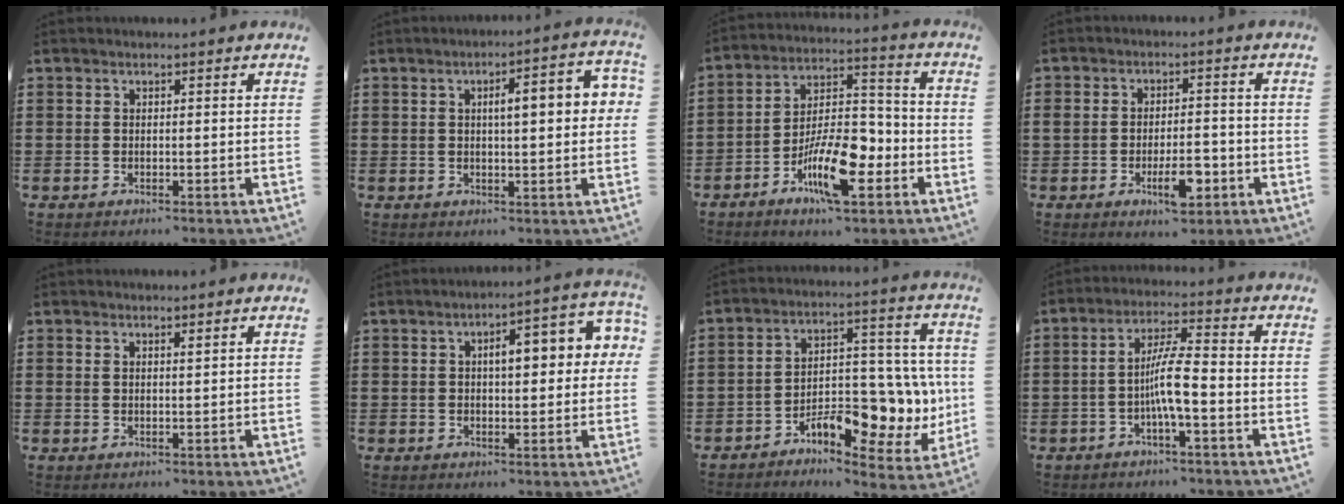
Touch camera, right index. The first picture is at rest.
{"total": 6.1, "force": [0.9, 1.6, 5.8], "torque": [-0.093, 0.001, 0.007]}
{"total": 12.0, "force": [-5.6, 4.7, 9.4], "torque": [-0.189, 0.012, -0.104]}
{"total": 6.2, "force": [-2.6, 2.7, 5.0], "torque": [-0.092, 0.005, -0.047]}
{"total": 1.0, "force": [0.9, 0.2, 0.4], "torque": [-0.008, 0.000, 0.018]}
{"total": 6.7, "force": [1.5, 2.7, 6.0], "torque": [-0.086, -0.002, 0.014]}
{"total": 10.9, "force": [-3.8, 5.9, 8.3], "torque": [-0.110, 0.002, -0.063]}
{"total": 6.7, "force": [-1.7, 1.0, 6.4], "torque": [-0.125, 0.000, -0.038]}